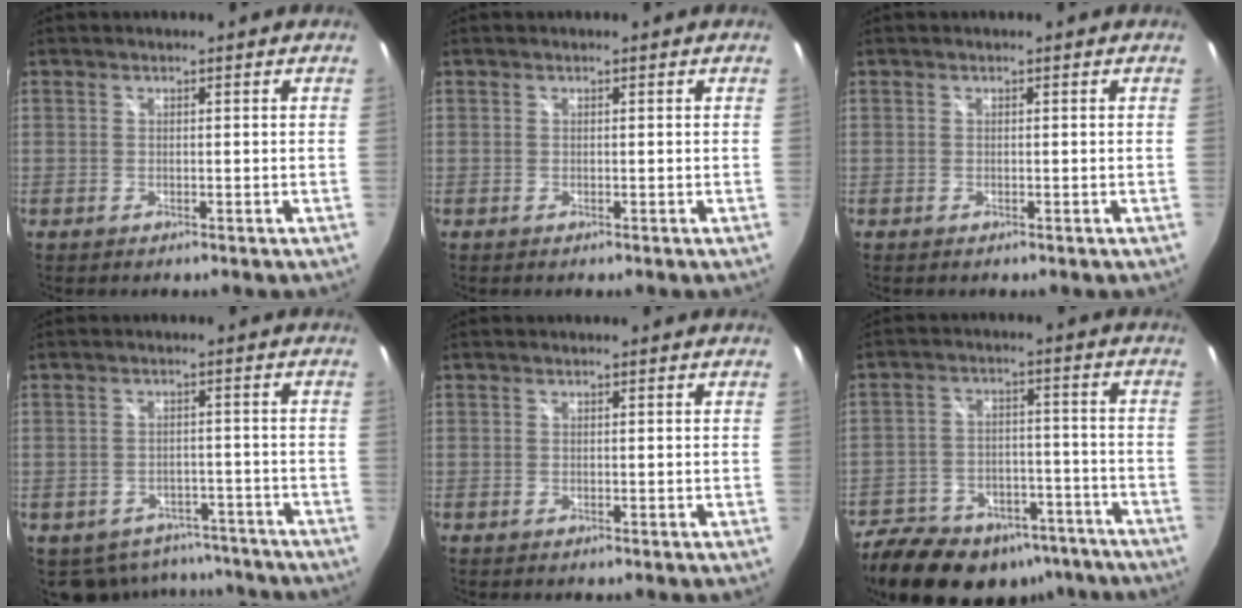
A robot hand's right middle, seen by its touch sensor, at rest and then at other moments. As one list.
[{"total": 0.0}, {"total": 0.0}, {"total": 11.3, "force": [-8.6, 6.7, 3.1], "torque": [-0.075, 0.009, -0.094]}, {"total": 0.0}, {"total": 22.9, "force": [-16.3, 11.9, 10.9], "torque": [-0.231, -0.003, -0.224]}]